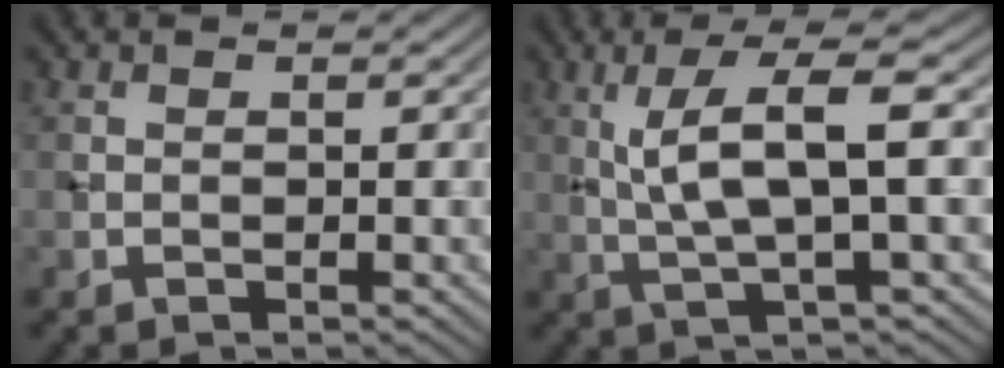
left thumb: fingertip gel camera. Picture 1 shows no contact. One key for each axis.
{"total": 7.8, "fx": 1.3, "fy": 1.4, "fz": 7.6, "tx": -0.148, "ty": 0.015, "tz": 0.026}